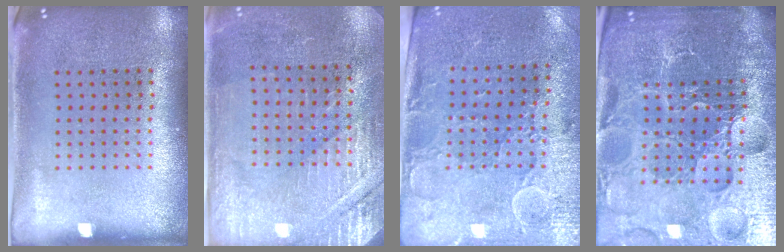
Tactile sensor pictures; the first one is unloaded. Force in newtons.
{"total": 2.9, "press": 2.8, "slide": 0.5}
{"total": 3.0, "press": 2.6, "slide": 1.5}
{"total": 6.5, "press": 5.8, "slide": 3.0}